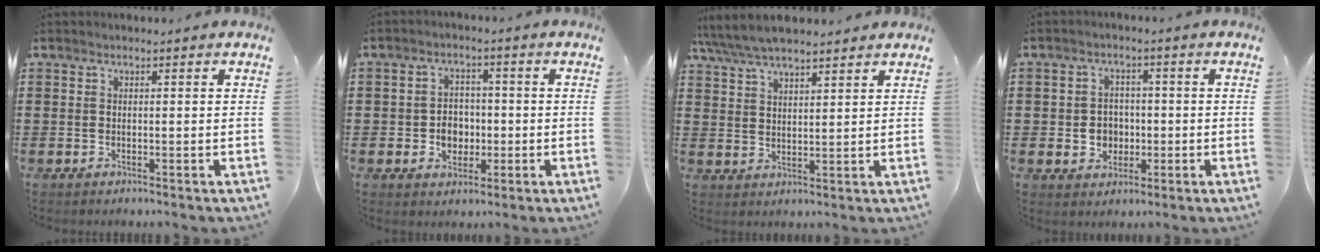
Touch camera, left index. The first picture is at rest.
{"total": 4.3, "force": [-0.9, 3.6, 2.3], "torque": [-0.045, 0.004, -0.022]}
{"total": 5.6, "force": [5.1, 1.4, 1.9], "torque": [-0.055, -0.010, 0.093]}
{"total": 4.0, "force": [-0.7, 3.6, 1.6], "torque": [-0.034, 0.003, -0.017]}